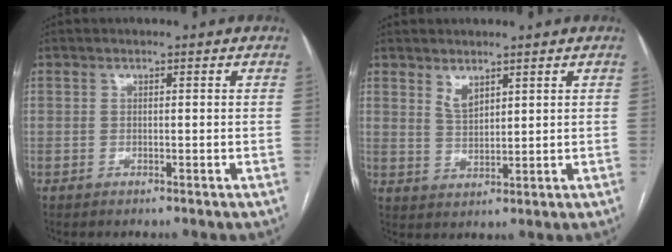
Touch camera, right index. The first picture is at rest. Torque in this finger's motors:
{"motor_torque": [0.02, 0.02, 0.03, 0.01]}